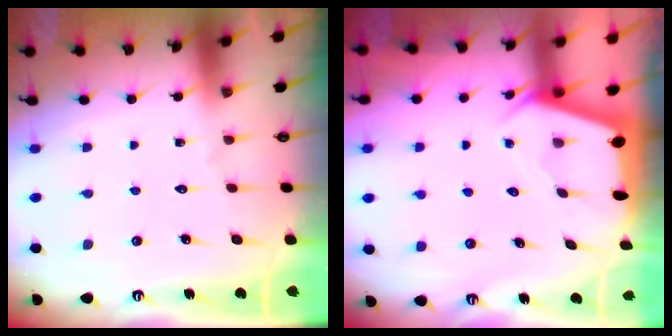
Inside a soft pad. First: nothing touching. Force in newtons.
{"total": 2.4, "press": 2.4, "slide": 0.3}